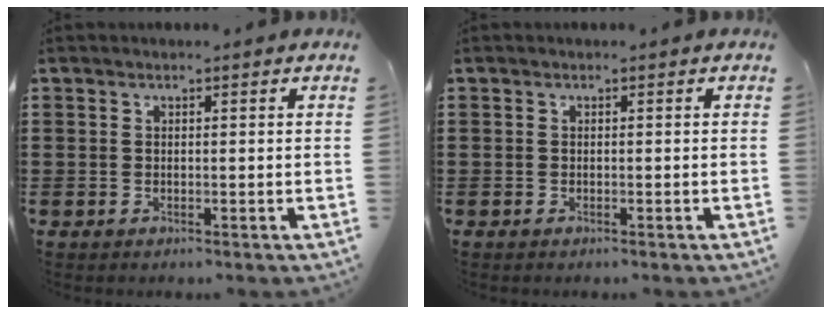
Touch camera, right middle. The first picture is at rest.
{"total": 0.0}